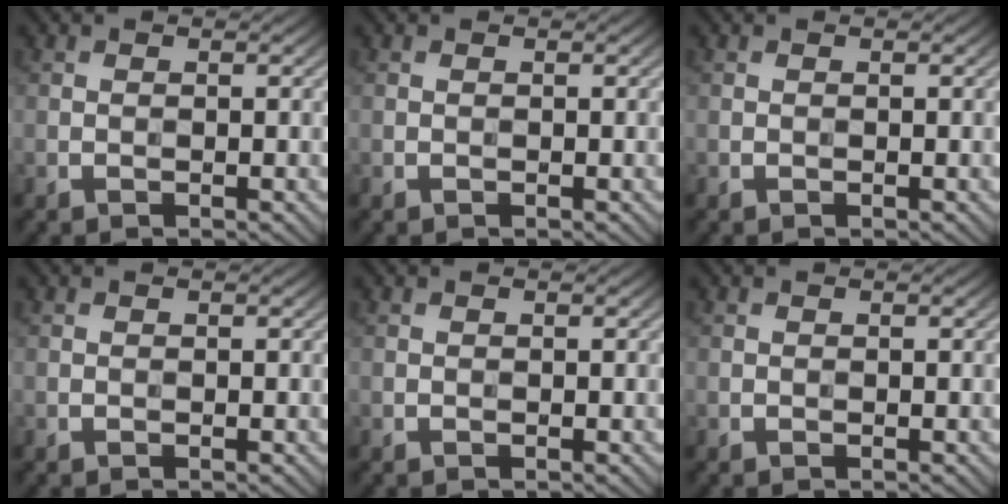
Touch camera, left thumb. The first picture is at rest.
{"total": 0.0}
{"total": 0.0}
{"total": 0.0}
{"total": 0.0}
{"total": 0.0}